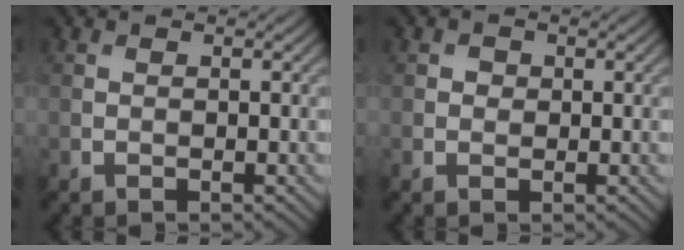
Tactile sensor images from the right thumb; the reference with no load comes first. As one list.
[{"total": 1.0, "force": [0.2, 0.9, 0.3], "torque": [-0.004, -0.002, -0.002]}]